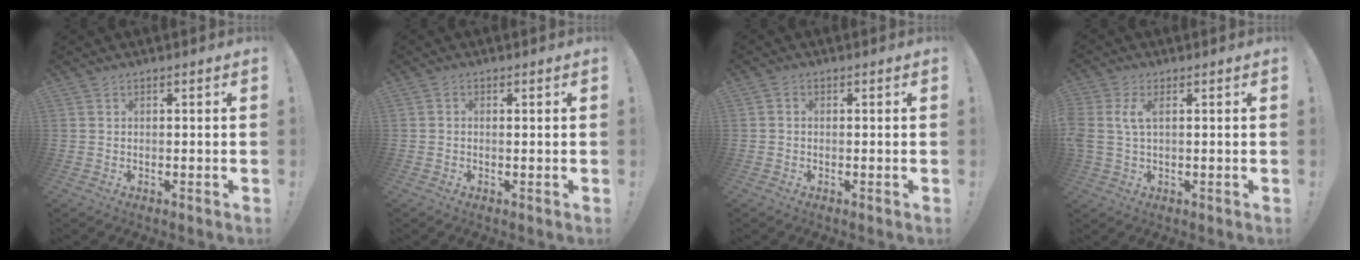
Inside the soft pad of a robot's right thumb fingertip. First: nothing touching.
{"total": 0.5, "force": [0.0, 0.2, 0.5], "torque": [0.001, -0.002, -0.002]}
{"total": 0.7, "force": [-0.3, 0.6, 0.3], "torque": [-0.008, 0.003, -0.006]}
{"total": 5.1, "force": [1.0, 2.3, 4.4], "torque": [-0.089, -0.005, 0.014]}